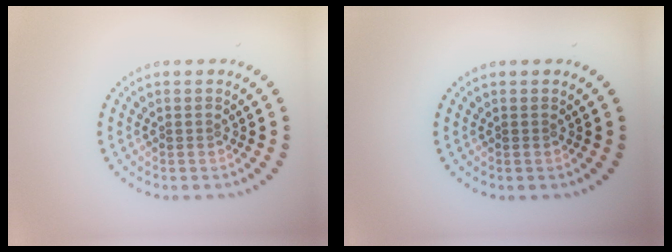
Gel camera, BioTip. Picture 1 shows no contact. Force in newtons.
{"total": 0.0}